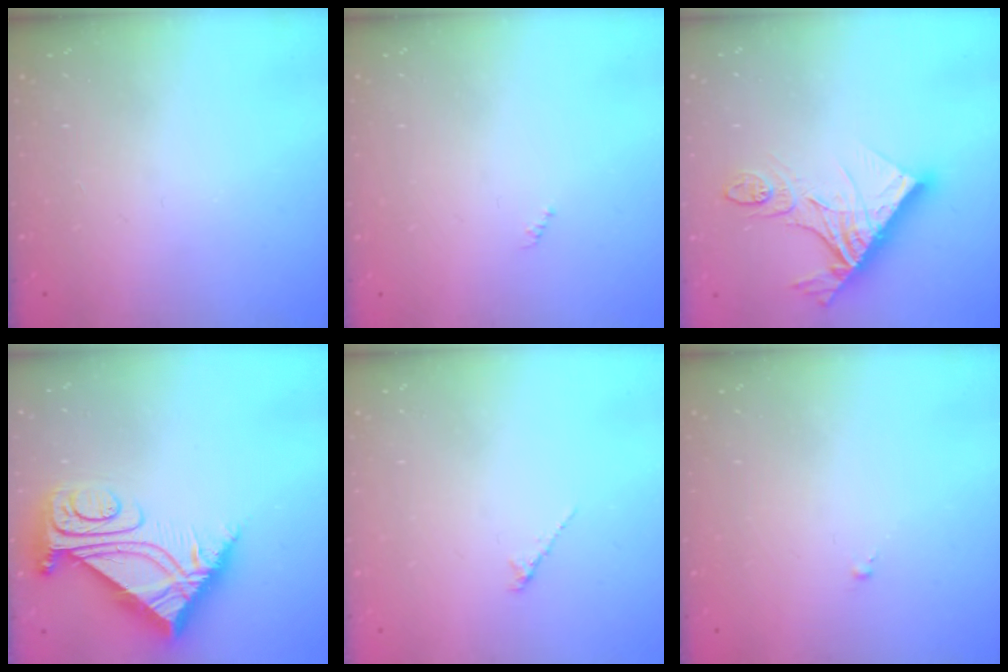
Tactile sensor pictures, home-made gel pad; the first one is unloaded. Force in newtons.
{"total": 0.0}
{"total": 18.3, "press": 18.2, "slide": 1.8}
{"total": 10.3, "press": 10.2, "slide": 1.2}
{"total": 1.2, "press": 1.1, "slide": 0.4}
{"total": 0.0}